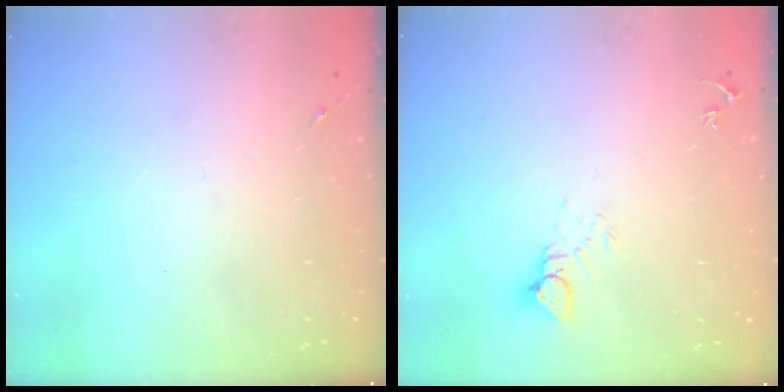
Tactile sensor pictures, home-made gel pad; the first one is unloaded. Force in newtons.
{"total": 4.2, "press": 4.2, "slide": 0.4}